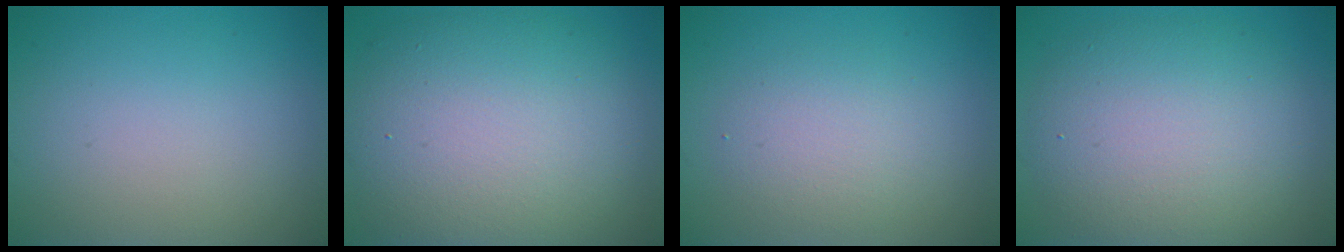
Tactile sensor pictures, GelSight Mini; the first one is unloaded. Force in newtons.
{"total": 11.6, "press": 11.5, "slide": 0.6}
{"total": 2.8, "press": 2.8, "slide": 0.2}
{"total": 8.2, "press": 8.2, "slide": 0.5}